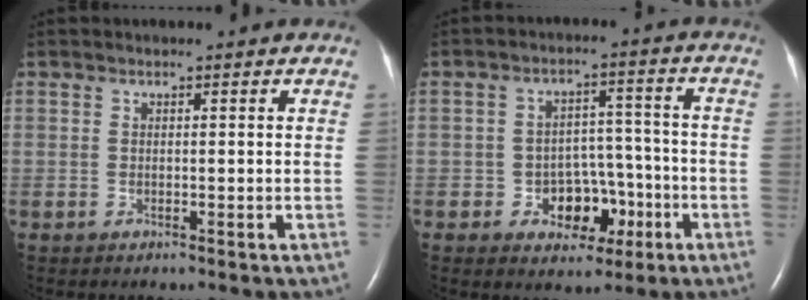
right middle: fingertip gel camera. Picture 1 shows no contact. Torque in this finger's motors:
{"motor_torque": [0.63, -0.22, 0.08, 0.05]}